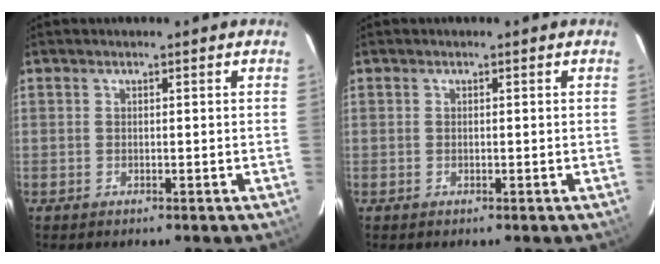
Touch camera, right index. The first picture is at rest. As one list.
[{"total": 0.0}]